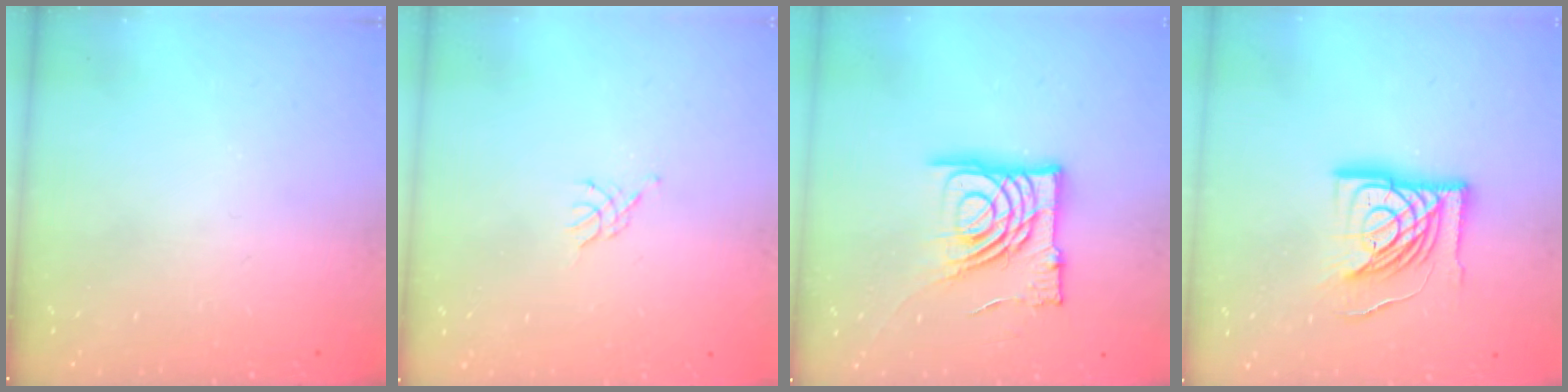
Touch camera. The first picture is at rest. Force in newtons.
{"total": 2.3, "press": 2.2, "slide": 0.5}
{"total": 14.9, "press": 14.8, "slide": 1.8}
{"total": 17.5, "press": 17.4, "slide": 2.2}